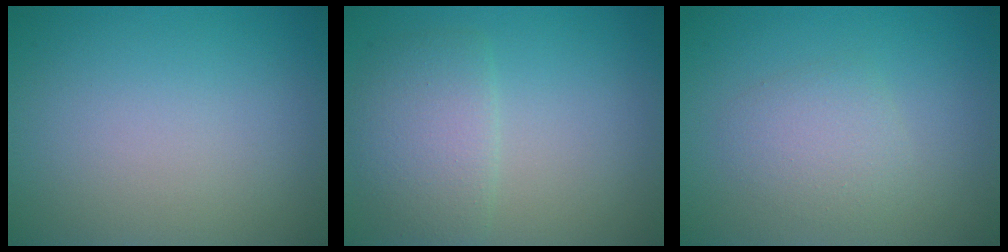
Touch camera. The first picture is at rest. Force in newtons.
{"total": 3.6, "press": 3.6, "slide": 0.2}
{"total": 2.3, "press": 2.3, "slide": 0.1}